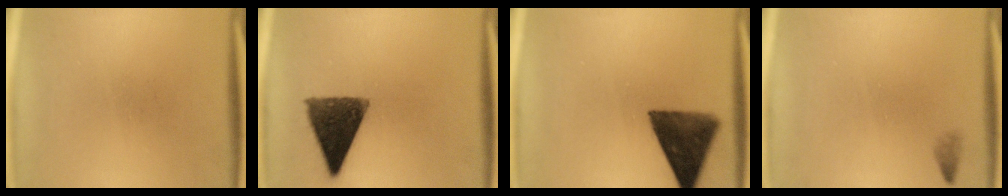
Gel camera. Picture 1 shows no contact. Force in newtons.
{"total": 11.9}
{"total": 11.6}
{"total": 0.8}